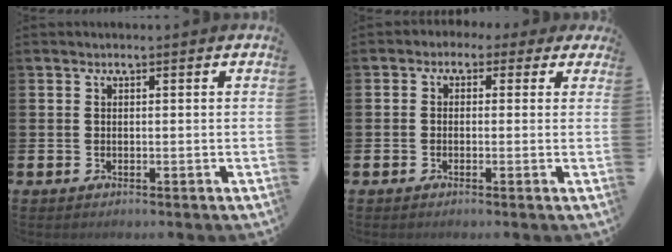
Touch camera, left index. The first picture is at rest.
{"total": 1.3, "force": [-0.5, 1.1, 0.3], "torque": [-0.012, 0.007, -0.015]}